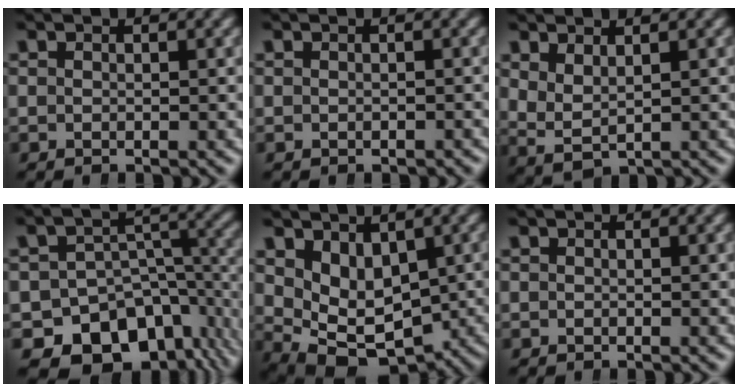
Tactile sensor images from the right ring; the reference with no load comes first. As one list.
[{"total": 0.6, "force": [-0.5, 0.2, 0.1], "torque": [-0.001, -0.003, -0.006]}, {"total": 3.8, "force": [0.8, 3.0, 2.2], "torque": [-0.068, -0.018, 0.028]}, {"total": 14.9, "force": [-6.7, 11.0, 7.4], "torque": [-0.124, -0.043, -0.103]}, {"total": 9.3, "force": [-2.0, 7.0, 5.8], "torque": [-0.112, -0.044, -0.014]}, {"total": 0.0}]